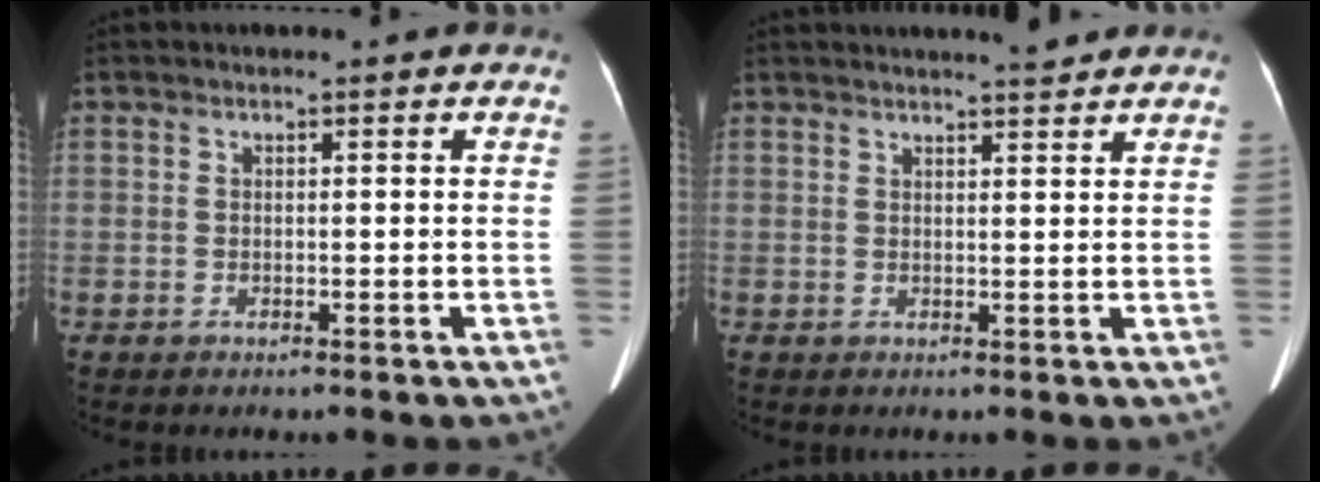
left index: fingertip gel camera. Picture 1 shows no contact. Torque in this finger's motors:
{"motor_torque": [0.23, -0.39, 0.06, 0.07]}